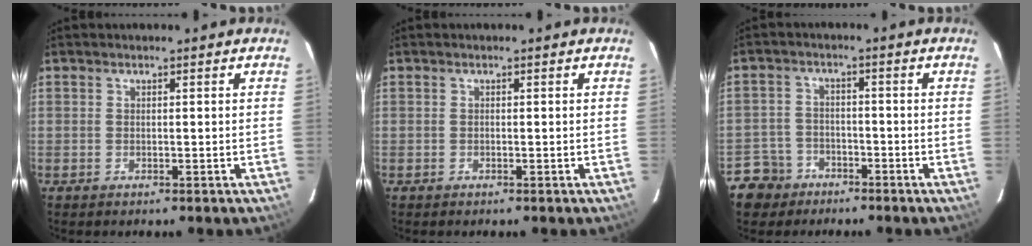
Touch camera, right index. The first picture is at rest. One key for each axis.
{"total": 0.0}
{"total": 6.4, "fx": -3.9, "fy": 5.0, "fz": 0.4, "tx": -0.024, "ty": 0.024, "tz": -0.070}